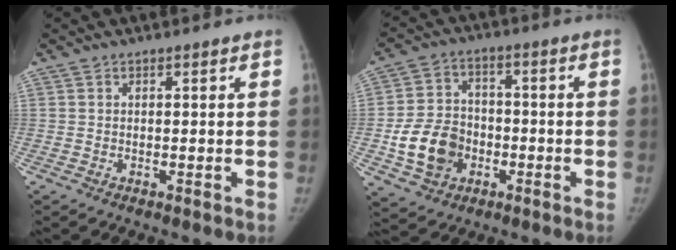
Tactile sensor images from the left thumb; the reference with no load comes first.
{"total": 11.8, "force": [-3.4, 9.5, 6.1], "torque": [-0.086, 0.020, -0.058]}